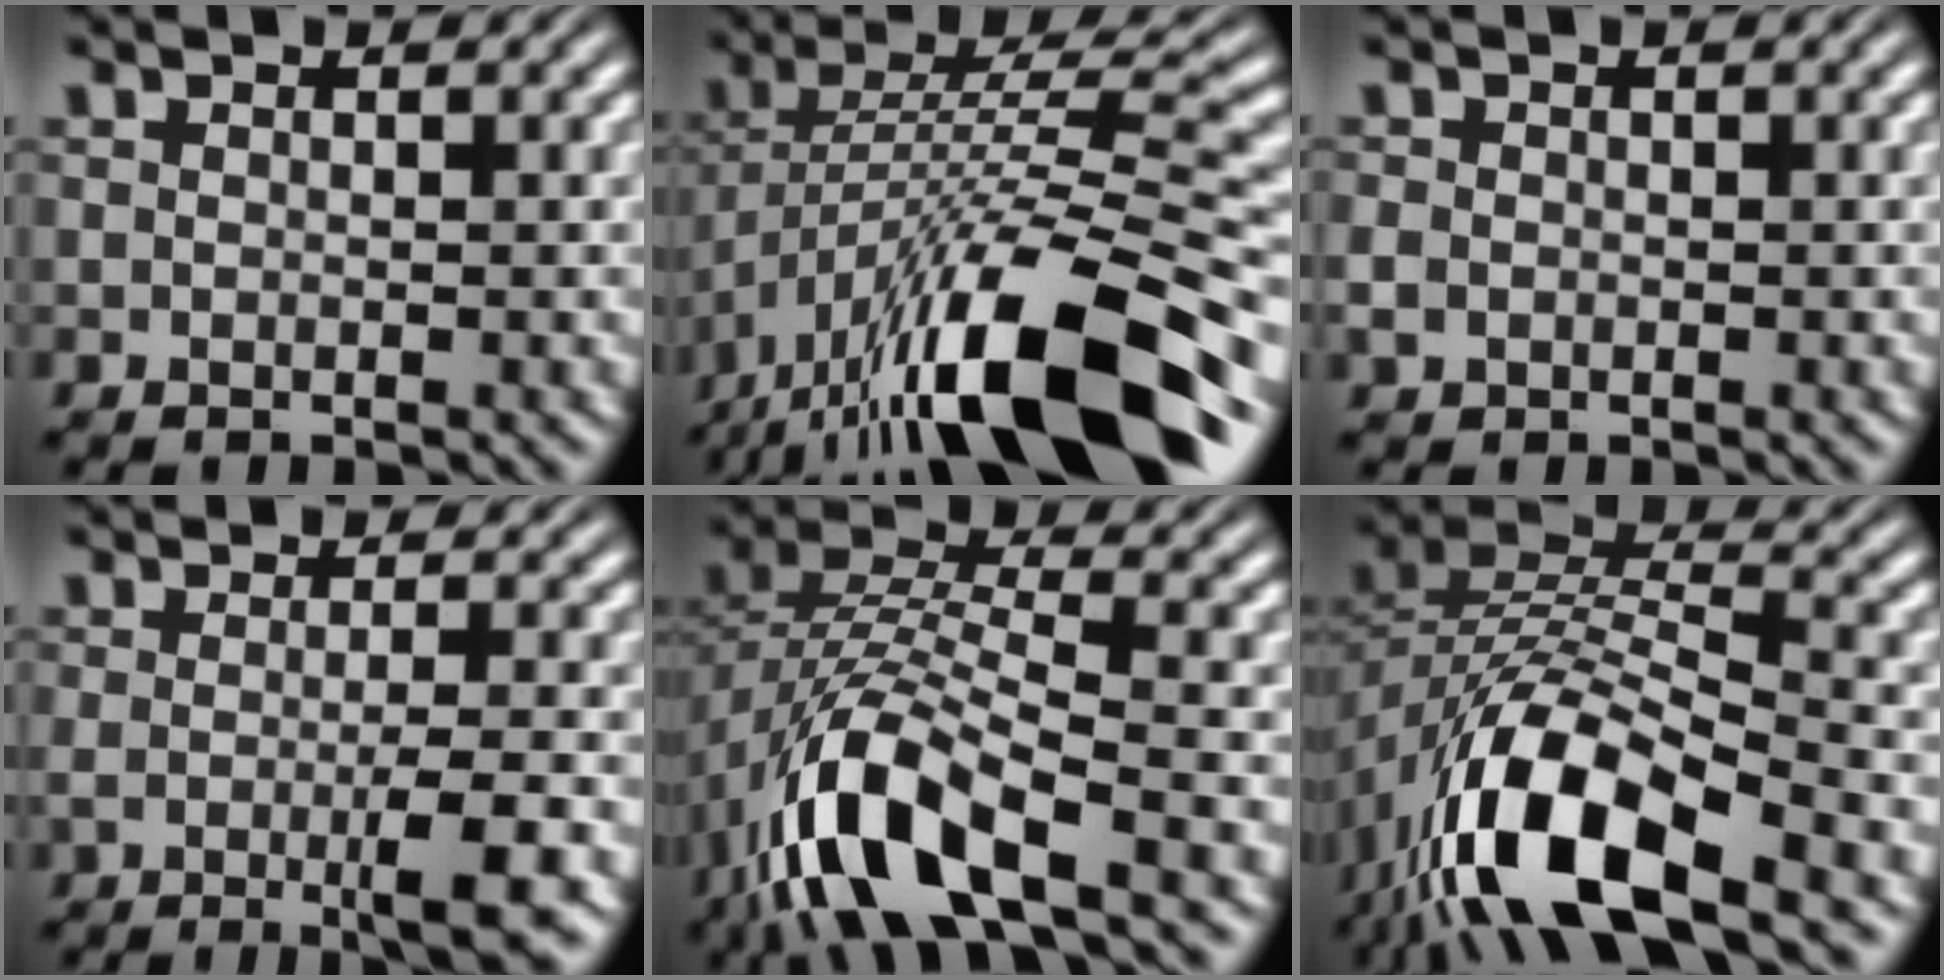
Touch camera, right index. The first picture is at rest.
{"total": 10.7, "force": [-3.4, 3.4, 9.5], "torque": [-0.163, -0.016, -0.042]}
{"total": 0.7, "force": [-0.5, 0.4, 0.3], "torque": [-0.011, -0.007, -0.003]}
{"total": 4.1, "force": [-1.4, 0.2, 3.8], "torque": [-0.053, -0.007, -0.020]}
{"total": 10.0, "force": [-2.2, 5.1, 8.3], "torque": [-0.175, -0.027, -0.023]}
{"total": 11.3, "force": [-3.0, 6.0, 9.1], "torque": [-0.184, -0.036, -0.037]}